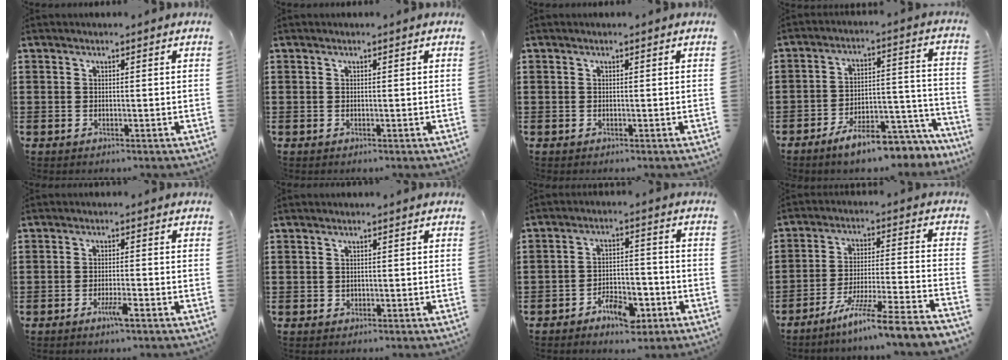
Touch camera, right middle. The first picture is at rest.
{"total": 0.0}
{"total": 0.0}
{"total": 8.6, "force": [-7.3, 1.4, 4.4], "torque": [-0.060, 0.020, -0.130]}
{"total": 3.1, "force": [-1.9, 0.3, 2.4], "torque": [-0.047, -0.003, -0.035]}
{"total": 0.5, "force": [0.1, 0.5, 0.1], "torque": [-0.004, 0.003, 0.002]}
{"total": 6.1, "force": [-4.3, 2.5, 3.4], "torque": [-0.057, 0.016, -0.079]}
{"total": 9.3, "force": [-7.8, -1.2, 4.8], "torque": [-0.084, -0.011, -0.155]}